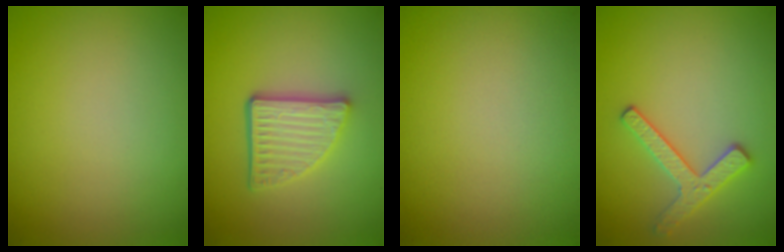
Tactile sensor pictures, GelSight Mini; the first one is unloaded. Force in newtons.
{"total": 4.6, "press": 3.4, "slide": 3.1}
{"total": 0.0}
{"total": 2.5, "press": 2.5, "slide": 0.4}